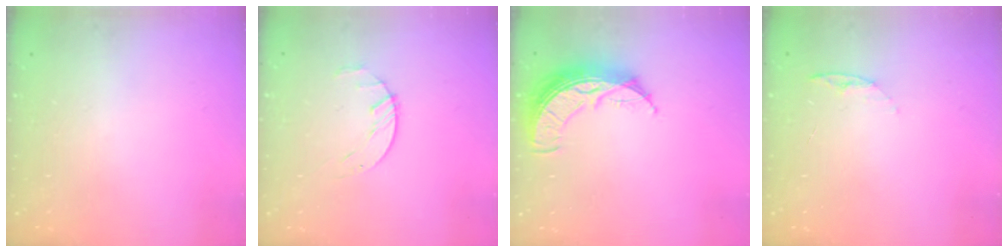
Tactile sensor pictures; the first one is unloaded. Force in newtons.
{"total": 1.6, "press": 1.6, "slide": 0.3}
{"total": 10.9, "press": 10.9, "slide": 0.7}
{"total": 4.9, "press": 4.9, "slide": 0.6}